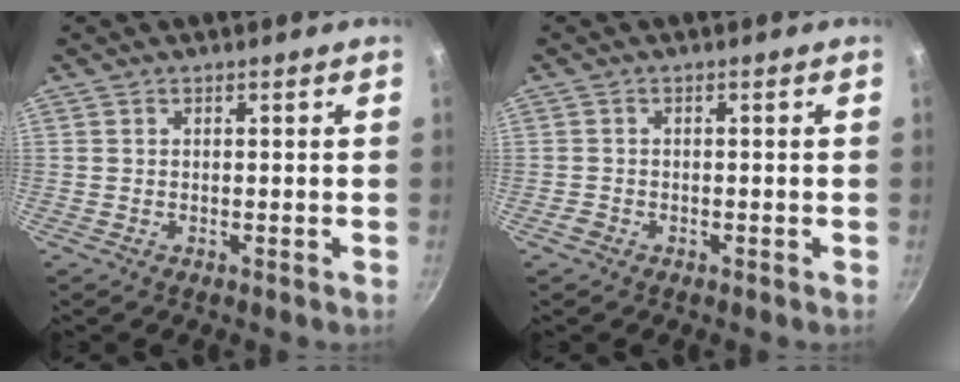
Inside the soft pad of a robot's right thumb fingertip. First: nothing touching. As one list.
[{"total": 1.3, "force": [-0.8, 1.0, 0.4], "torque": [-0.009, 0.008, -0.014]}]